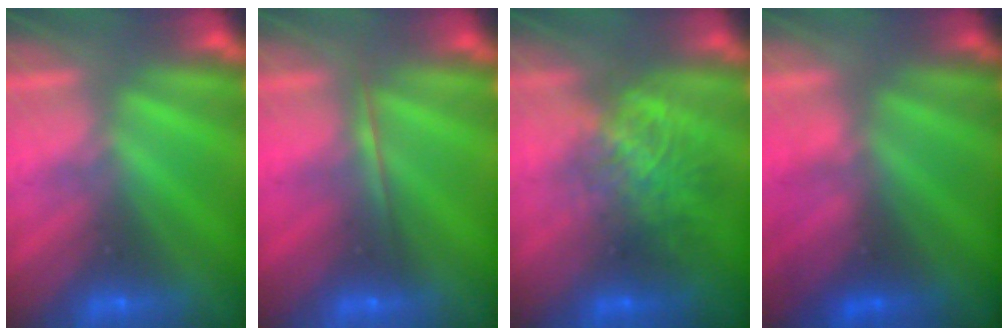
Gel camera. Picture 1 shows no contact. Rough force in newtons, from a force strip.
{"total": 1.7}
{"total": 7.8}
{"total": 3.1}